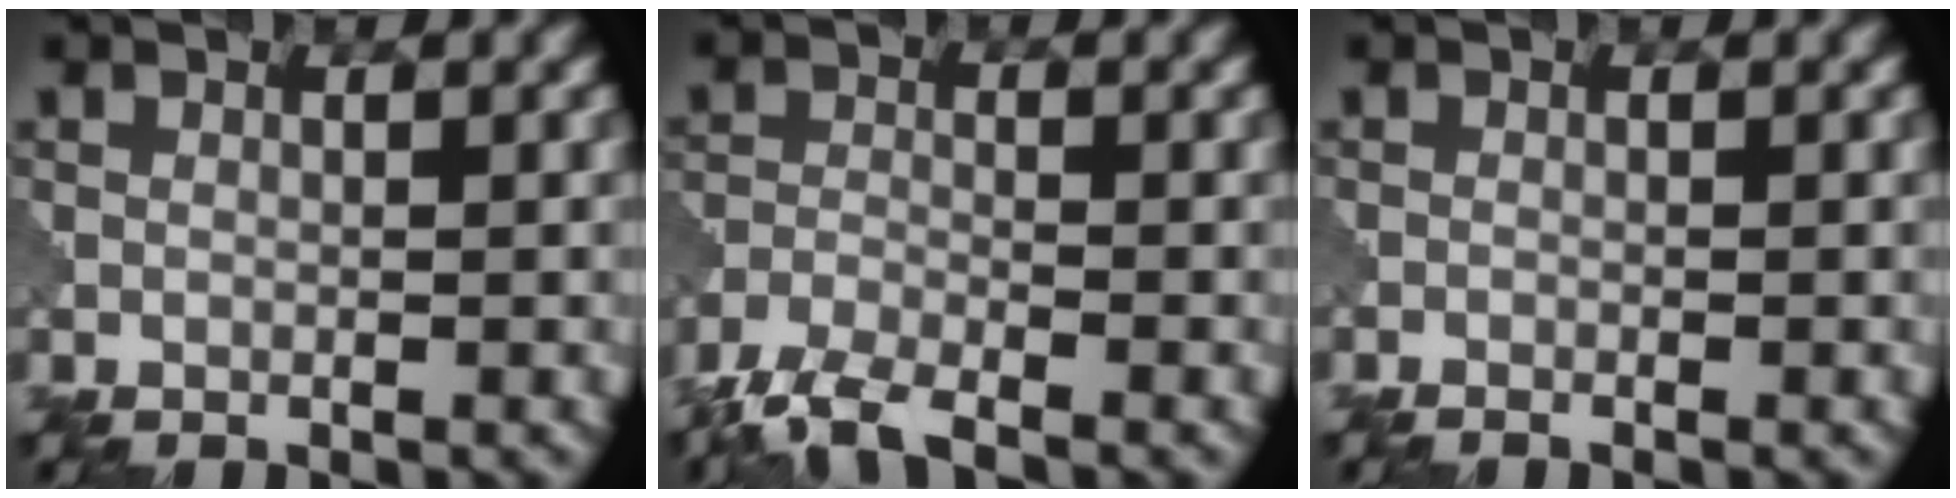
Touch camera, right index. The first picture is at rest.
{"total": 5.0, "force": [-4.2, 1.1, 2.5], "torque": [-0.049, -0.010, -0.090]}
{"total": 0.7, "force": [-0.6, 0.0, 0.2], "torque": [-0.001, -0.002, -0.016]}